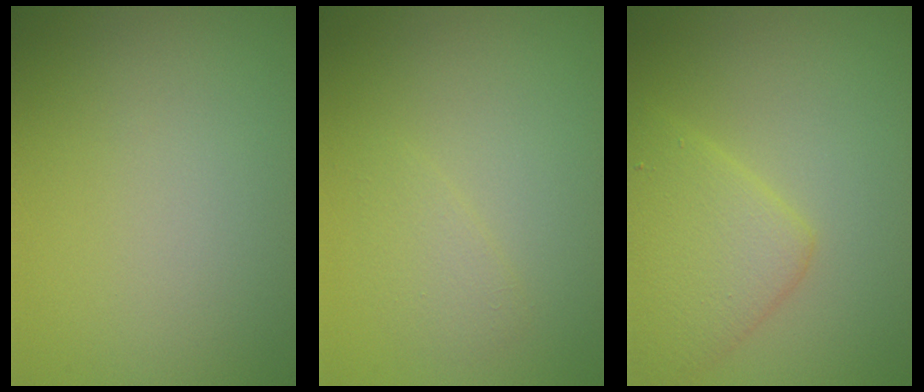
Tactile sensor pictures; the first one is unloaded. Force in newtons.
{"total": 1.2, "press": 1.2, "slide": 0.1}
{"total": 4.2, "press": 4.2, "slide": 0.0}